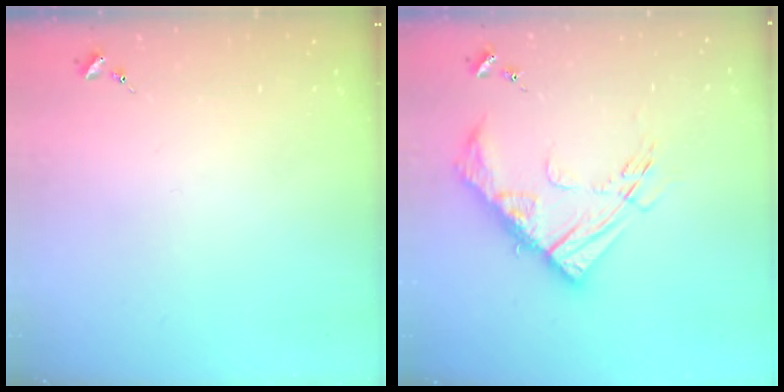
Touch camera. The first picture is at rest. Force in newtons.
{"total": 17.2, "press": 17.1, "slide": 1.6}